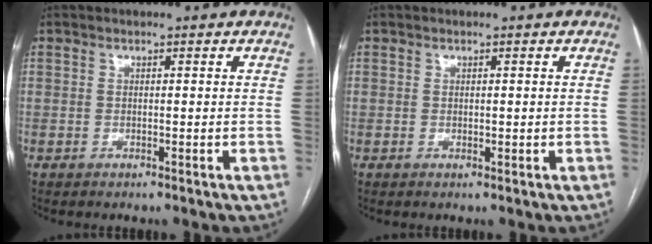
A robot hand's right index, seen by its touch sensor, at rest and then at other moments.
{"total": 0.8, "force": [0.1, 0.5, 0.6], "torque": [-0.008, -0.003, 0.003]}